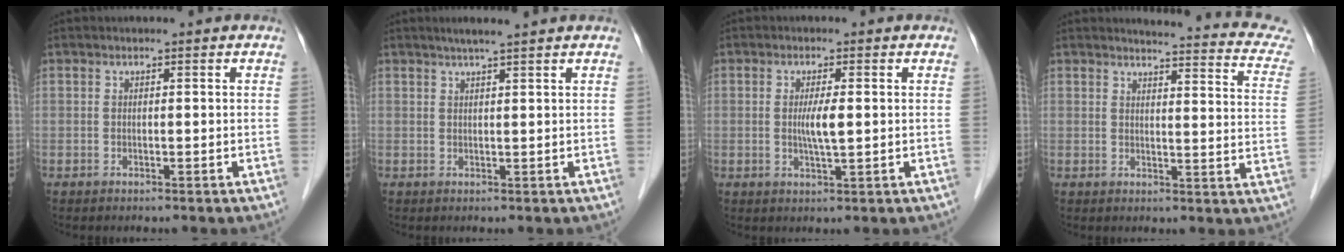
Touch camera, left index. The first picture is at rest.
{"total": 4.0, "force": [3.2, -0.5, 2.4], "torque": [-0.034, 0.015, 0.050]}
{"total": 3.4, "force": [0.1, 0.3, 3.3], "torque": [-0.064, -0.004, 0.003]}
{"total": 15.7, "force": [14.8, 1.7, 5.0], "torque": [-0.038, -0.062, 0.135]}